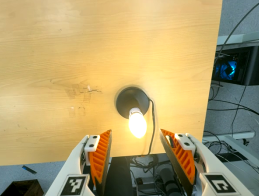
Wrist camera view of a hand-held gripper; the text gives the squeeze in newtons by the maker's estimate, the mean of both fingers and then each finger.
{"total": 0.0}